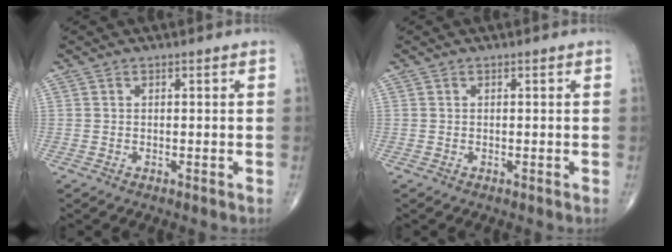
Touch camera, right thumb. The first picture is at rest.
{"total": 0.0}